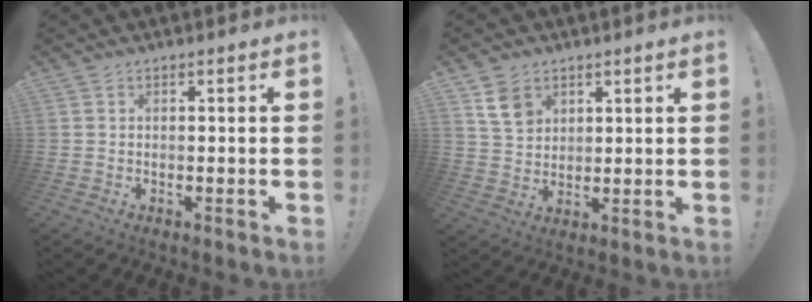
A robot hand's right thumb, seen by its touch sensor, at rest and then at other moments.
{"total": 8.2, "force": [4.5, 6.2, 3.0], "torque": [-0.037, -0.021, 0.089]}